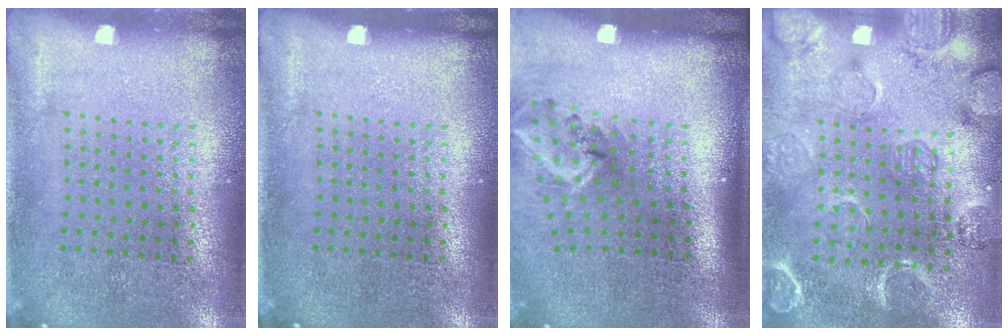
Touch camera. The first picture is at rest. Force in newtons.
{"total": 0.0}
{"total": 2.1, "press": 1.3, "slide": 1.6}
{"total": 2.4, "press": 2.2, "slide": 0.9}